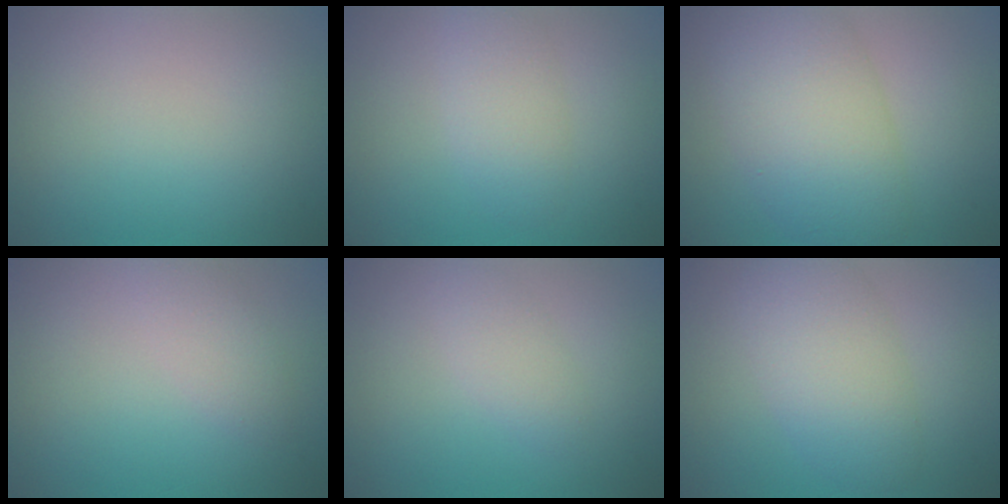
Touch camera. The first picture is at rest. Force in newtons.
{"total": 2.7, "press": 2.7, "slide": 0.1}
{"total": 7.7, "press": 7.7, "slide": 0.4}
{"total": 1.9, "press": 1.9, "slide": 0.1}
{"total": 1.7, "press": 1.7, "slide": 0.1}
{"total": 5.1, "press": 5.1, "slide": 0.2}